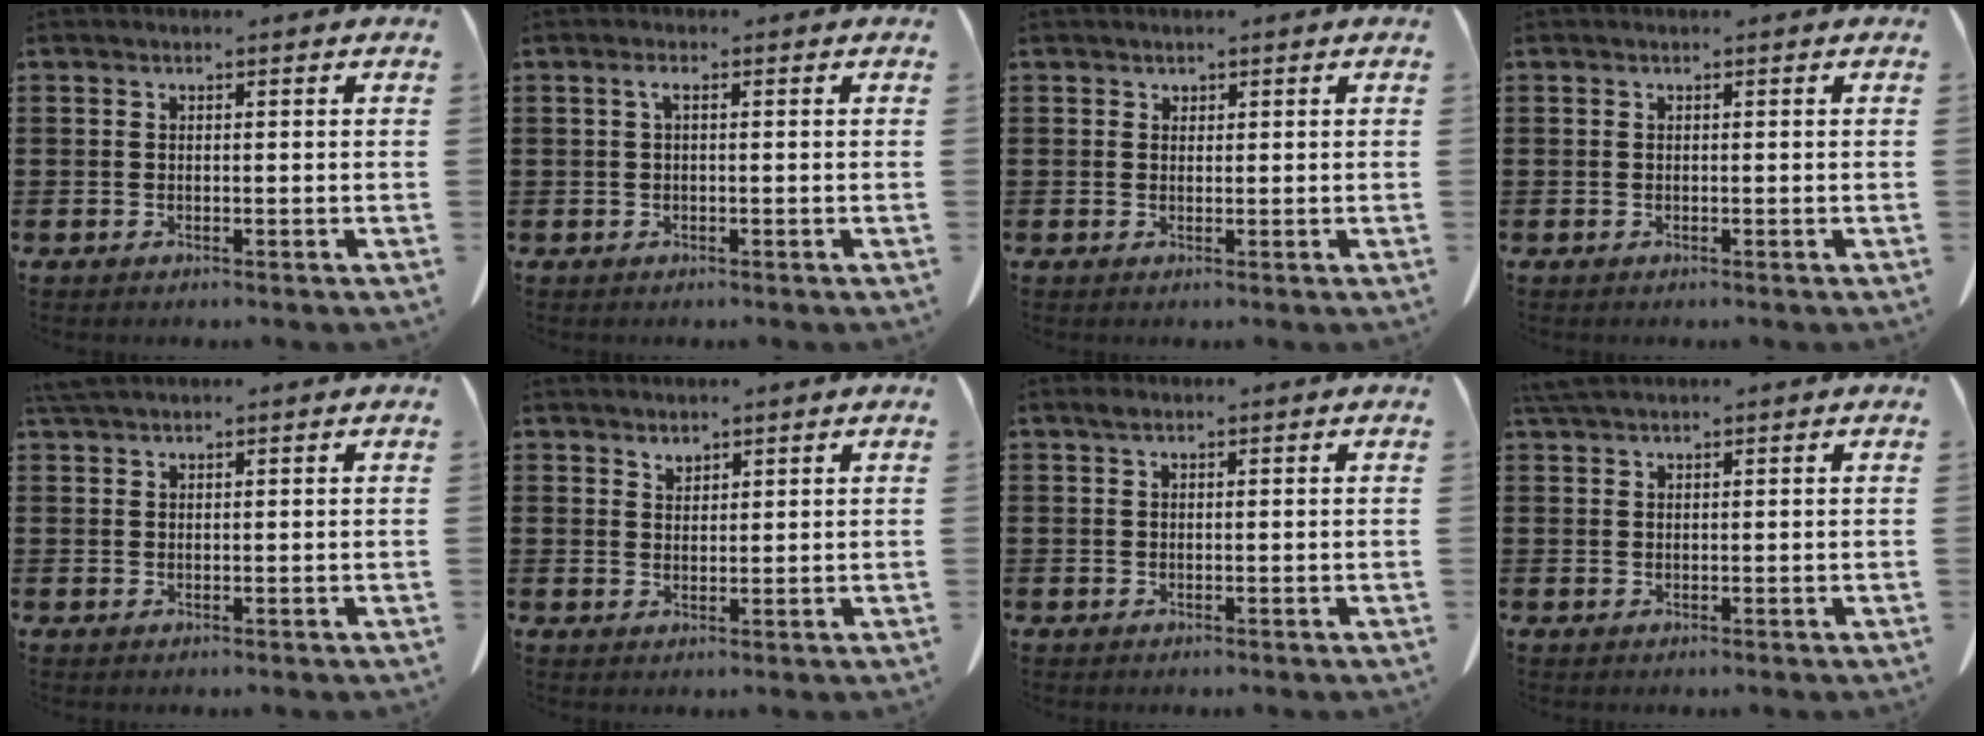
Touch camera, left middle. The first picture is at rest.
{"total": 1.6, "force": [0.2, 0.4, 1.5], "torque": [-0.030, 0.001, 0.003]}
{"total": 0.8, "force": [0.7, 0.3, 0.0], "torque": [-0.003, -0.002, 0.015]}
{"total": 0.0}
{"total": 1.9, "force": [1.7, 0.2, 0.9], "torque": [-0.024, -0.002, 0.033]}
{"total": 1.8, "force": [1.7, 0.5, 0.2], "torque": [-0.006, -0.002, 0.034]}
{"total": 0.8, "force": [0.5, 0.3, 0.5], "torque": [-0.012, 0.003, 0.009]}
{"total": 2.1, "force": [1.8, 0.3, 1.2], "torque": [-0.027, 0.000, 0.035]}